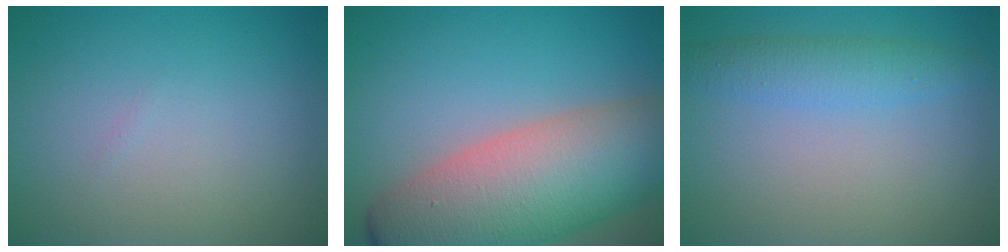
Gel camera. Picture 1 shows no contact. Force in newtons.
{"total": 13.1, "press": 13.0, "slide": 0.7}
{"total": 2.8, "press": 2.8, "slide": 0.0}